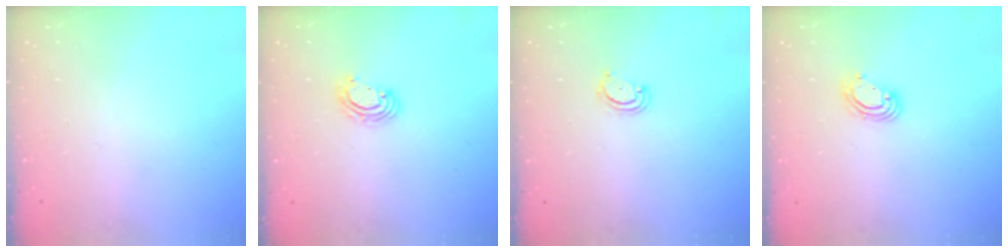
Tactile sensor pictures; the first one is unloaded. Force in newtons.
{"total": 4.6, "press": 4.6, "slide": 0.2}
{"total": 3.2, "press": 3.2, "slide": 0.3}
{"total": 5.7, "press": 5.7, "slide": 0.5}